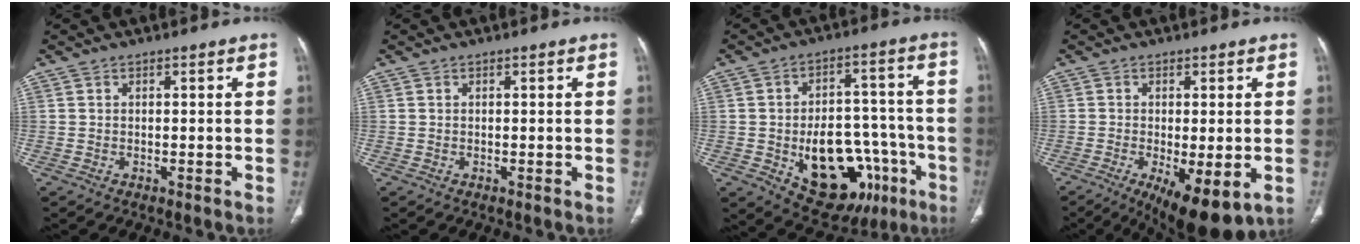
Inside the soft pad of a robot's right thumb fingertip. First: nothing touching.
{"total": 0.0}
{"total": 20.5, "force": [-7.4, 12.5, 14.5], "torque": [-0.171, 0.041, -0.087]}
{"total": 11.8, "force": [-4.5, 4.1, 10.1], "torque": [-0.158, -0.016, -0.060]}